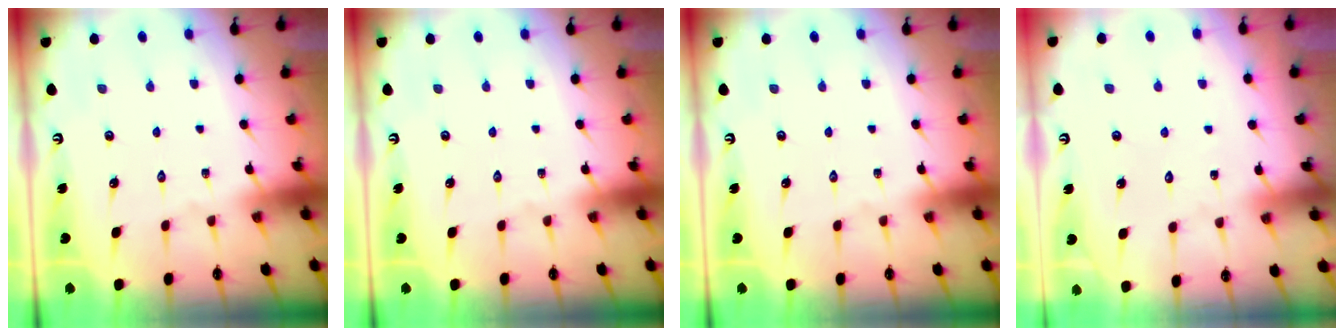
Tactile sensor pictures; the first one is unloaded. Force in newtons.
{"total": 0.0}
{"total": 0.0}
{"total": 4.8, "press": 4.8, "slide": 0.4}